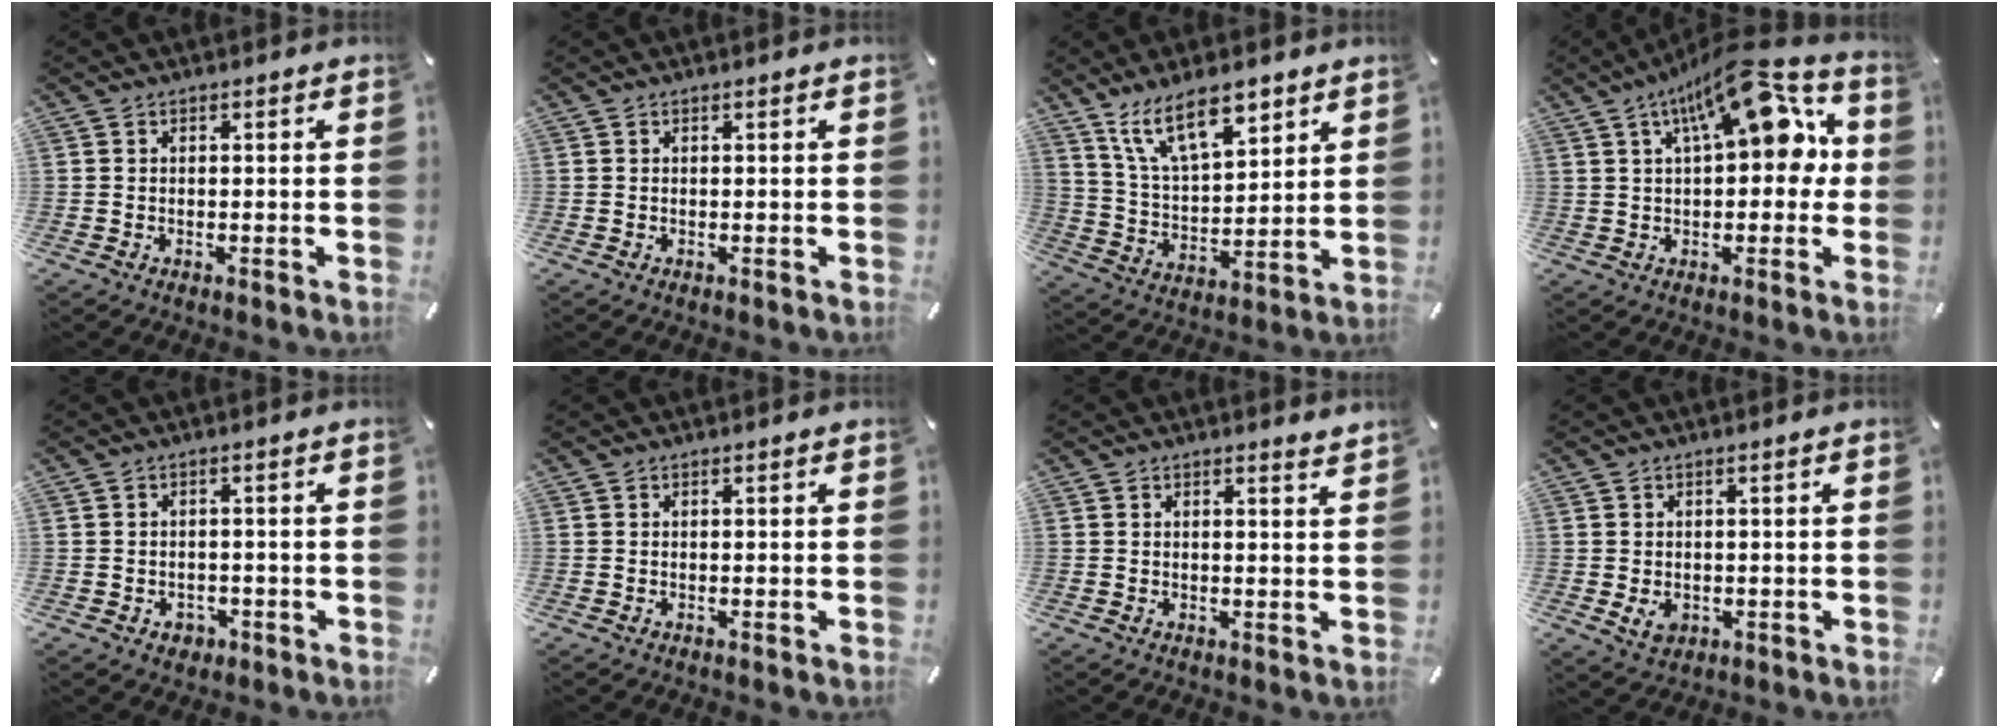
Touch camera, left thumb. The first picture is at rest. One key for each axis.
{"total": 0.0}
{"total": 13.7, "fx": 9.4, "fy": 5.8, "fz": 8.0, "tx": -0.157, "ty": -0.032, "tz": 0.174}
{"total": 17.3, "fx": 7.6, "fy": 7.2, "fz": 13.7, "tx": -0.200, "ty": -0.027, "tz": 0.123}
{"total": 2.7, "fx": -1.0, "fy": 2.3, "fz": 1.0, "tx": -0.018, "ty": 0.004, "tz": -0.020}
{"total": 0.0}
{"total": 1.5, "fx": 1.4, "fy": -0.2, "fz": 0.5, "tx": -0.003, "ty": -0.011, "tz": 0.023}
{"total": 3.2, "fx": -0.3, "fy": 2.6, "fz": 1.8, "tx": -0.029, "ty": -0.002, "tz": -0.006}